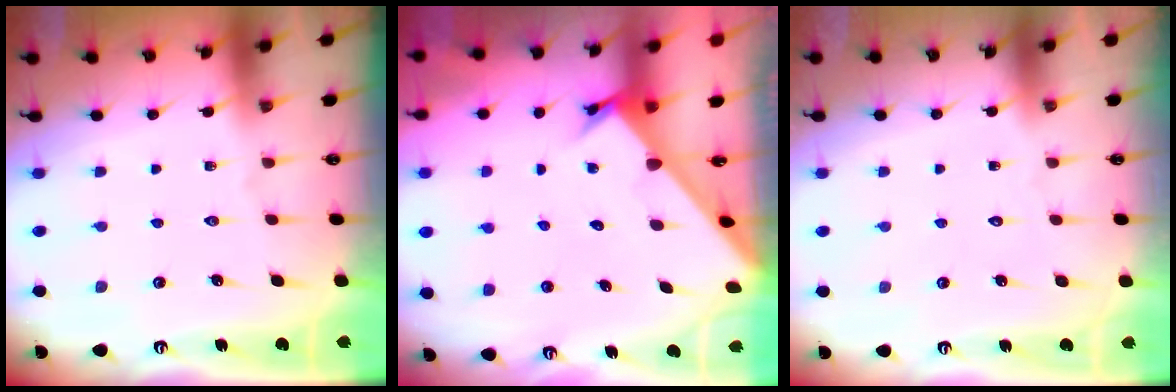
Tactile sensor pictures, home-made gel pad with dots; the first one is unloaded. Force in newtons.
{"total": 2.1, "press": 2.1, "slide": 0.2}
{"total": 1.7, "press": 1.7, "slide": 0.1}